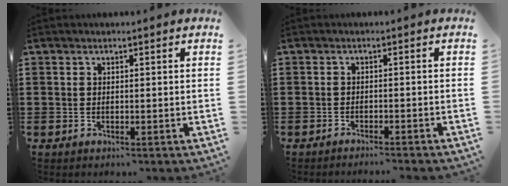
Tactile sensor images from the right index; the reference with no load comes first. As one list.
[{"total": 1.7, "force": [-1.7, -0.5, 0.1], "torque": [-0.003, 0.001, -0.033]}]